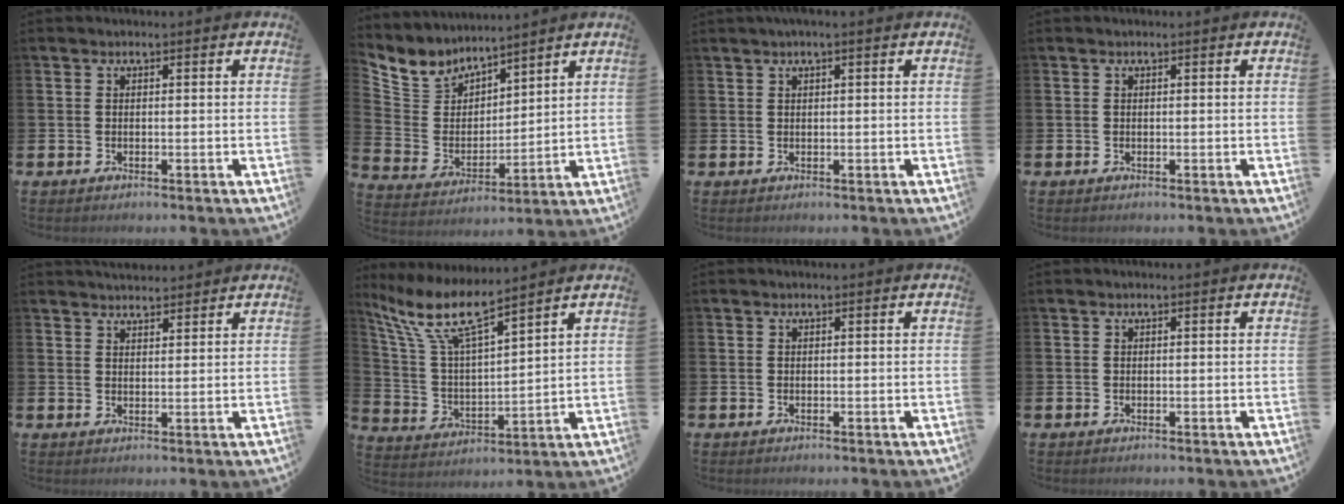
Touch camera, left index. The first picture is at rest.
{"total": 5.3, "force": [4.7, 2.3, -0.2], "torque": [-0.043, -0.043, 0.083]}
{"total": 1.0, "force": [0.7, 0.0, 0.7], "torque": [-0.020, 0.005, 0.014]}
{"total": 0.0}
{"total": 3.2, "force": [3.1, 0.7, 0.0], "torque": [0.001, -0.015, 0.056]}
{"total": 9.7, "force": [8.0, 1.9, 5.1], "torque": [-0.136, -0.036, 0.139]}
{"total": 0.0}
{"total": 0.0}